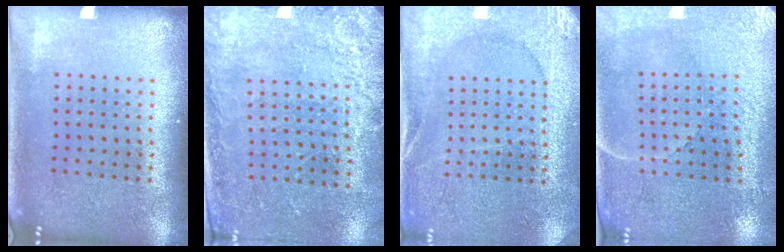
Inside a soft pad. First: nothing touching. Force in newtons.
{"total": 2.5, "press": 2.3, "slide": 0.8}
{"total": 2.7, "press": 2.7, "slide": 0.3}
{"total": 3.4, "press": 3.1, "slide": 1.4}